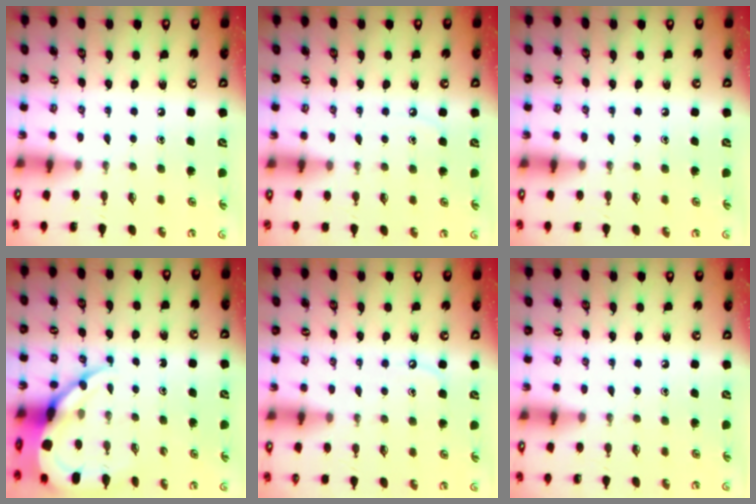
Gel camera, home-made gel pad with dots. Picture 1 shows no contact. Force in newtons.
{"total": 3.6, "press": 3.5, "slide": 0.5}
{"total": 0.0}
{"total": 10.5, "press": 10.4, "slide": 1.1}
{"total": 3.7, "press": 3.7, "slide": 0.5}
{"total": 0.0}